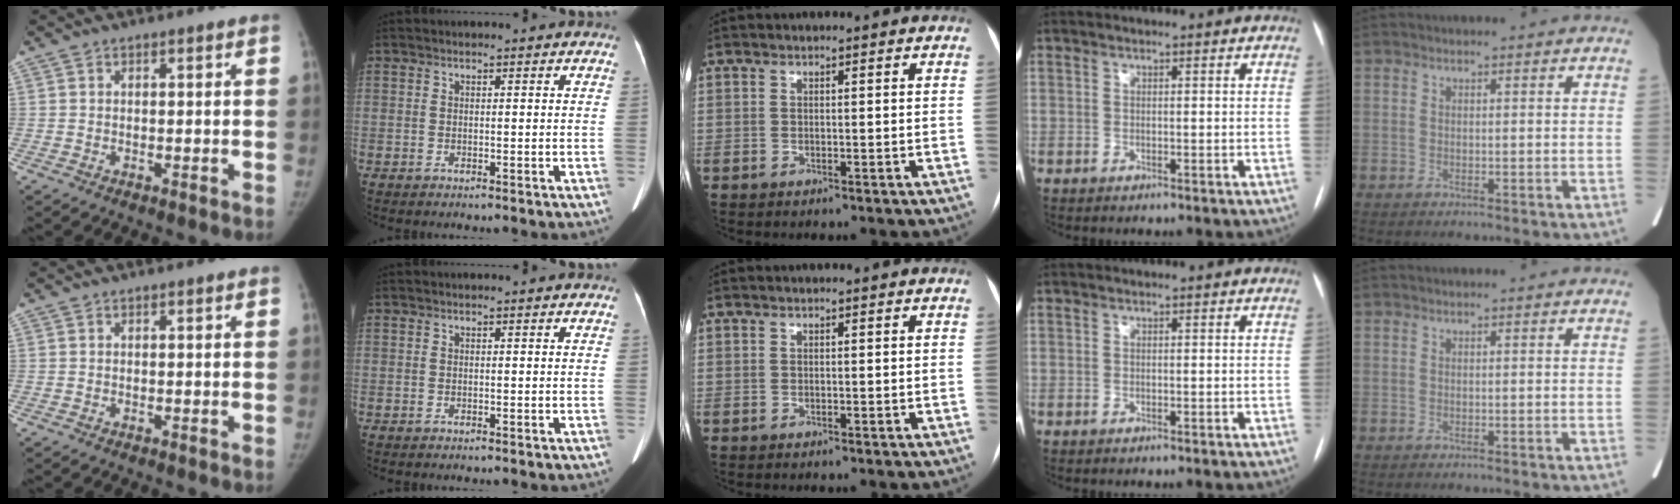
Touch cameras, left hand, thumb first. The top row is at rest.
{}